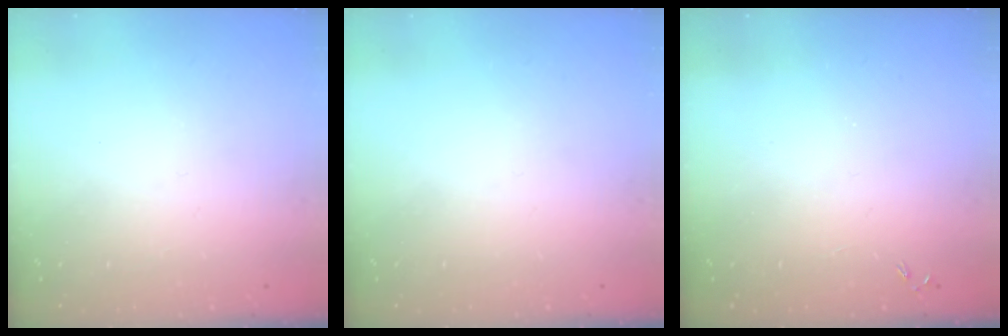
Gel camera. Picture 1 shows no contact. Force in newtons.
{"total": 0.0}
{"total": 0.0}